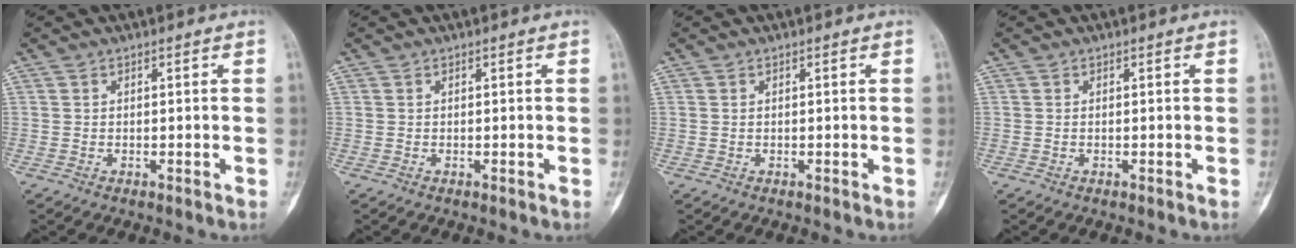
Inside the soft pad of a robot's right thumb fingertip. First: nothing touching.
{"total": 0.0}
{"total": 0.0}
{"total": 0.0}